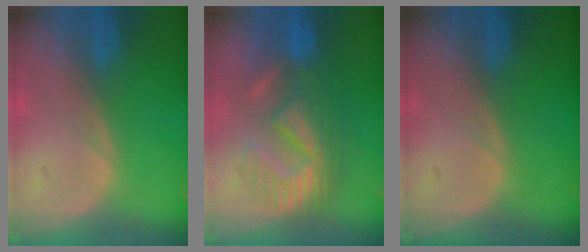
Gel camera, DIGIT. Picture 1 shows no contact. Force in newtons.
{"total": 9.0, "press": 8.7, "slide": 2.2}
{"total": 0.0}